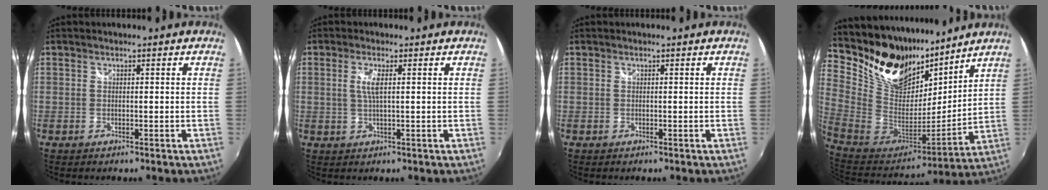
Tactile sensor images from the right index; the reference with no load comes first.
{"total": 2.9, "force": [0.7, 0.2, 2.8], "torque": [-0.056, 0.002, 0.014]}
{"total": 0.0}
{"total": 23.5, "force": [17.9, 11.7, 9.7], "torque": [-0.245, 0.004, 0.331]}